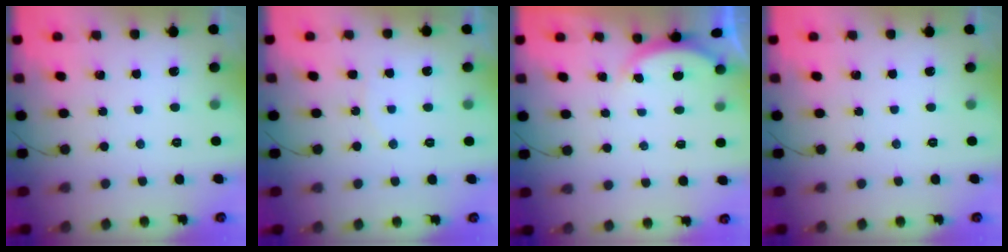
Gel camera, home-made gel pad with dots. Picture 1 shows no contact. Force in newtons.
{"total": 5.3, "press": 5.3, "slide": 0.5}
{"total": 1.7, "press": 1.7, "slide": 0.4}
{"total": 0.0}